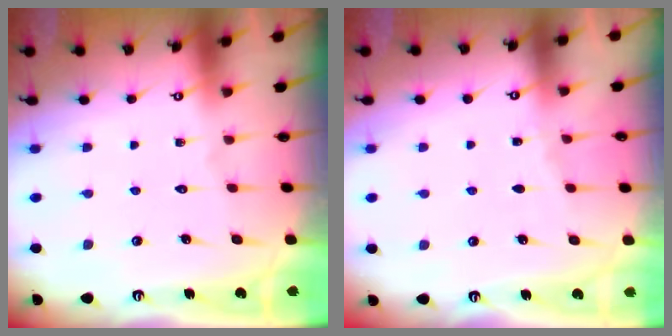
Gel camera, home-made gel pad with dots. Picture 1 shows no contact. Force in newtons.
{"total": 2.6, "press": 2.6, "slide": 0.4}